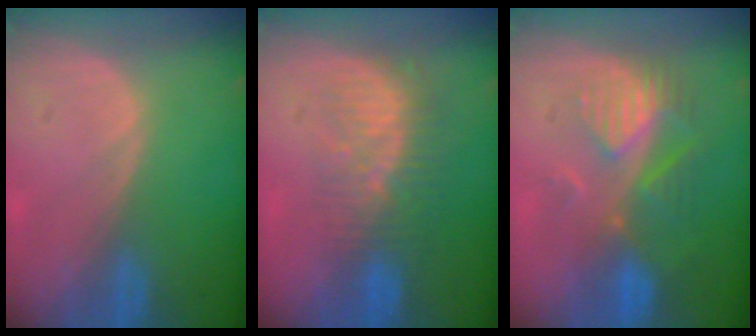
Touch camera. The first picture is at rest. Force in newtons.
{"total": 8.4, "press": 7.6, "slide": 3.7}
{"total": 8.8, "press": 8.0, "slide": 3.8}